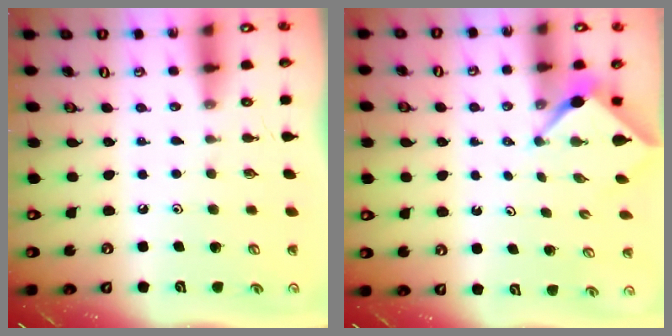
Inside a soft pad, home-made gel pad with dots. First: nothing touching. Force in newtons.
{"total": 2.4, "press": 2.4, "slide": 0.3}